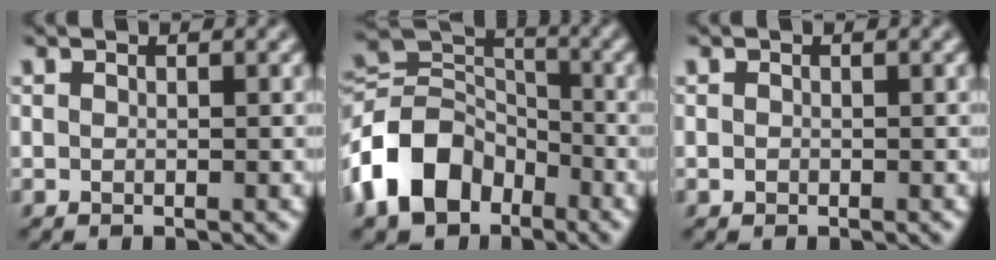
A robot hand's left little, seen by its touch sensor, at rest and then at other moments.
{"total": 9.6, "force": [-4.8, 6.6, 5.0], "torque": [-0.099, 0.007, -0.111]}
{"total": 0.0}